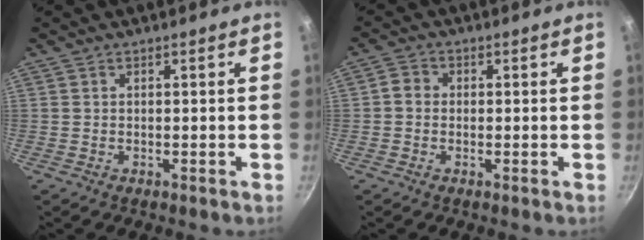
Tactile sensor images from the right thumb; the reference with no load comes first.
{"total": 2.6, "force": [-0.2, 2.3, 1.1], "torque": [-0.019, 0.006, -0.012]}